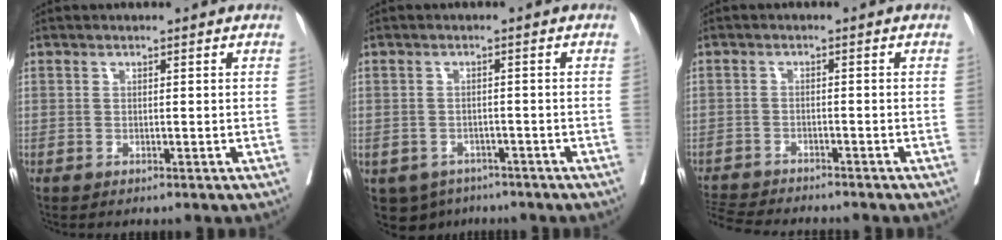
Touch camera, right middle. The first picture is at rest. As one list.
[{"total": 5.9, "force": [-4.0, 4.3, 1.1], "torque": [-0.017, 0.002, -0.054]}, {"total": 8.9, "force": [-8.4, 0.8, 2.9], "torque": [-0.045, -0.010, -0.135]}]